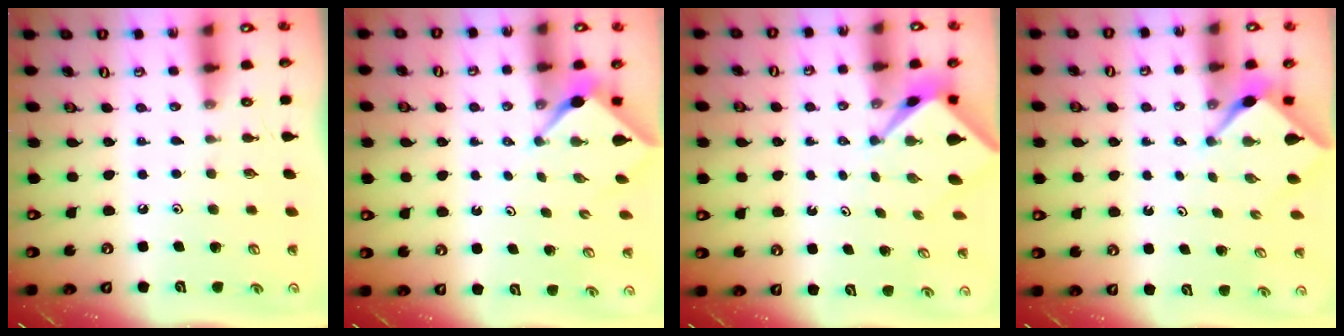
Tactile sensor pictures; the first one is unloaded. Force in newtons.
{"total": 2.5, "press": 2.5, "slide": 0.3}
{"total": 2.5, "press": 2.4, "slide": 0.3}
{"total": 2.2, "press": 2.1, "slide": 0.3}